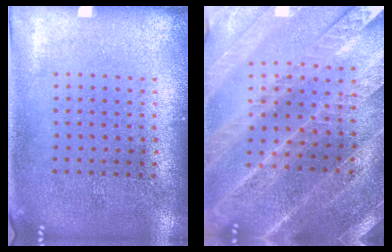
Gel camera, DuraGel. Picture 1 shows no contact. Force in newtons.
{"total": 2.8, "press": 2.8, "slide": 0.5}